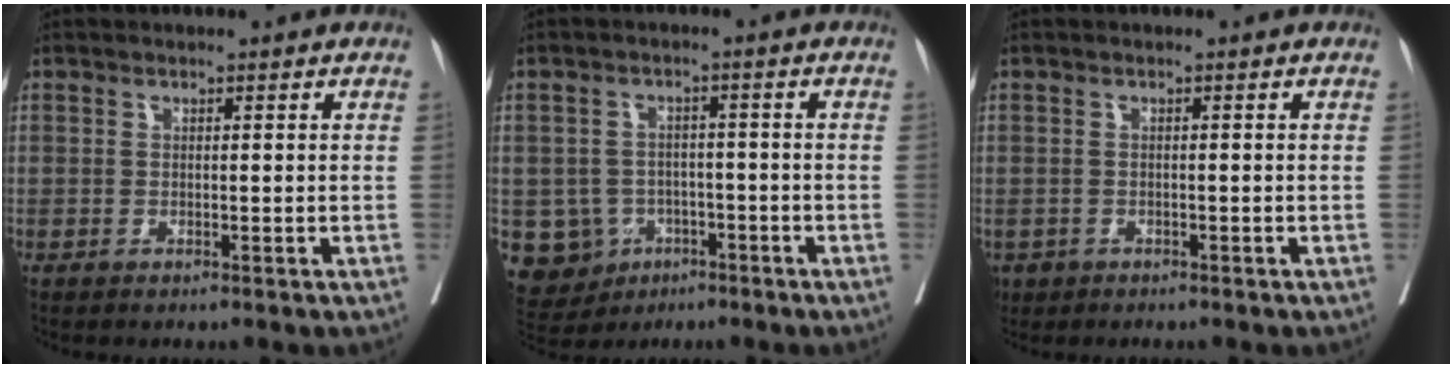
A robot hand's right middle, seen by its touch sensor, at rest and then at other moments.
{"total": 8.9, "force": [-3.3, 8.1, 1.8], "torque": [-0.052, 0.014, -0.039]}
{"total": 2.5, "force": [-1.4, 1.9, 0.6], "torque": [-0.012, 0.000, -0.020]}